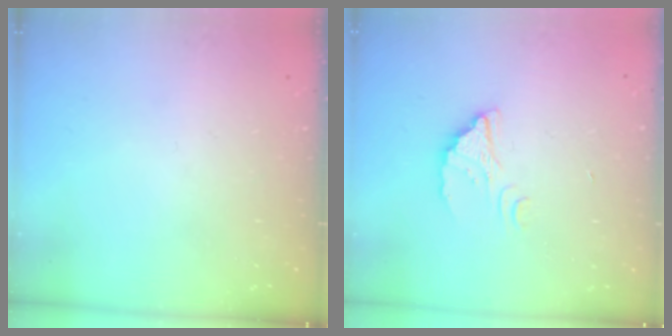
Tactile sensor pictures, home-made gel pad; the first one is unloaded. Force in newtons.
{"total": 2.2, "press": 2.2, "slide": 0.2}